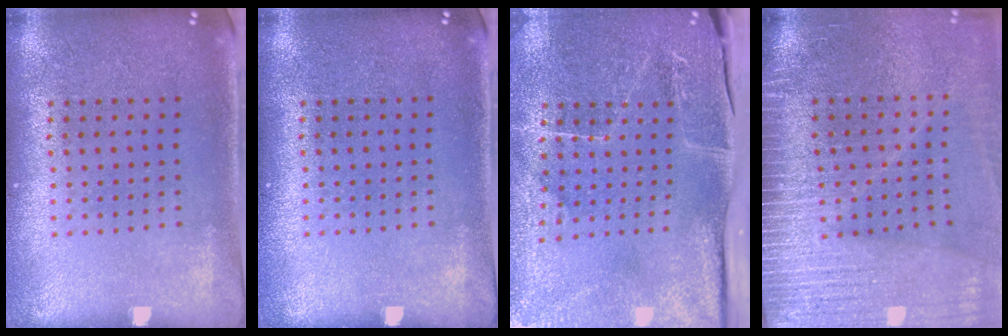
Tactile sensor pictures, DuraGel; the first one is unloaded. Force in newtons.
{"total": 0.0}
{"total": 4.1, "press": 3.8, "slide": 1.4}
{"total": 4.0, "press": 3.3, "slide": 2.1}